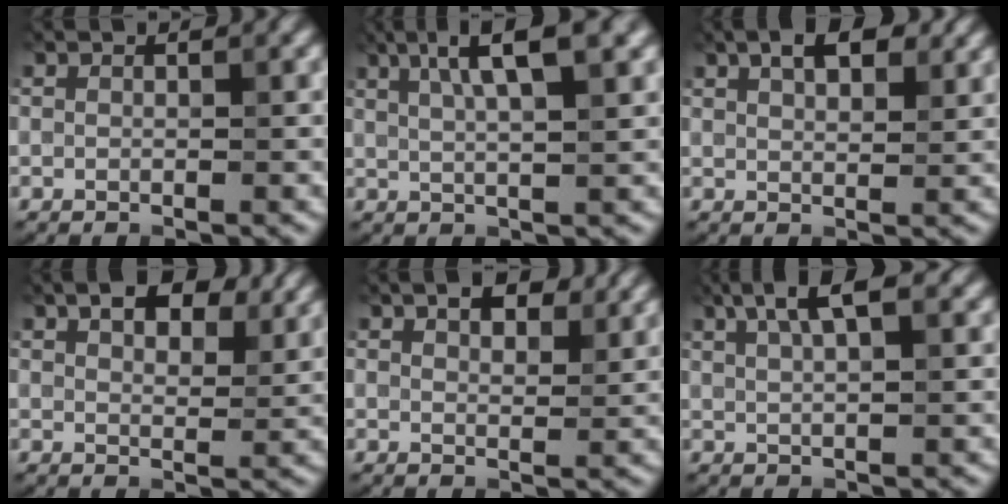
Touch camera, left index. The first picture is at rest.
{"total": 6.5, "force": [3.0, 1.5, 5.6], "torque": [-0.084, 0.018, 0.045]}
{"total": 4.8, "force": [2.6, 2.1, 3.4], "torque": [-0.048, 0.018, 0.029]}
{"total": 6.7, "force": [4.4, 2.9, 4.1], "torque": [-0.056, 0.013, 0.060]}
{"total": 4.6, "force": [3.2, 1.9, 2.7], "torque": [-0.034, 0.009, 0.038]}
{"total": 4.8, "force": [2.5, 1.3, 3.9], "torque": [-0.064, 0.015, 0.038]}